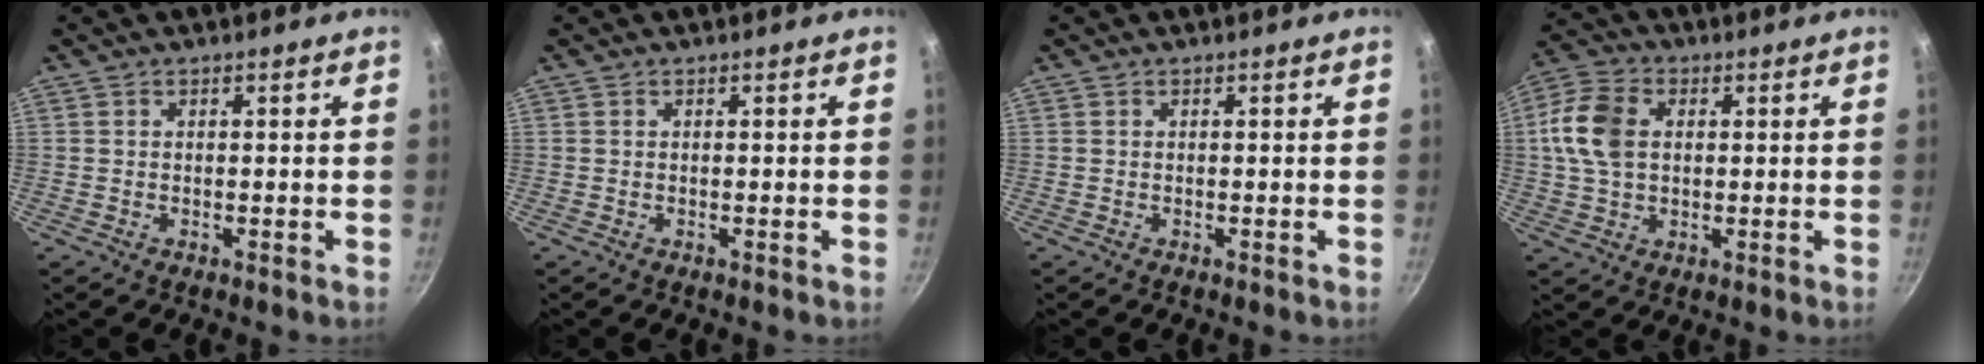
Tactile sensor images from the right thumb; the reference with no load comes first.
{"total": 0.0}
{"total": 0.0}
{"total": 10.7, "force": [1.5, 7.4, 7.6], "torque": [-0.140, 0.013, 0.016]}